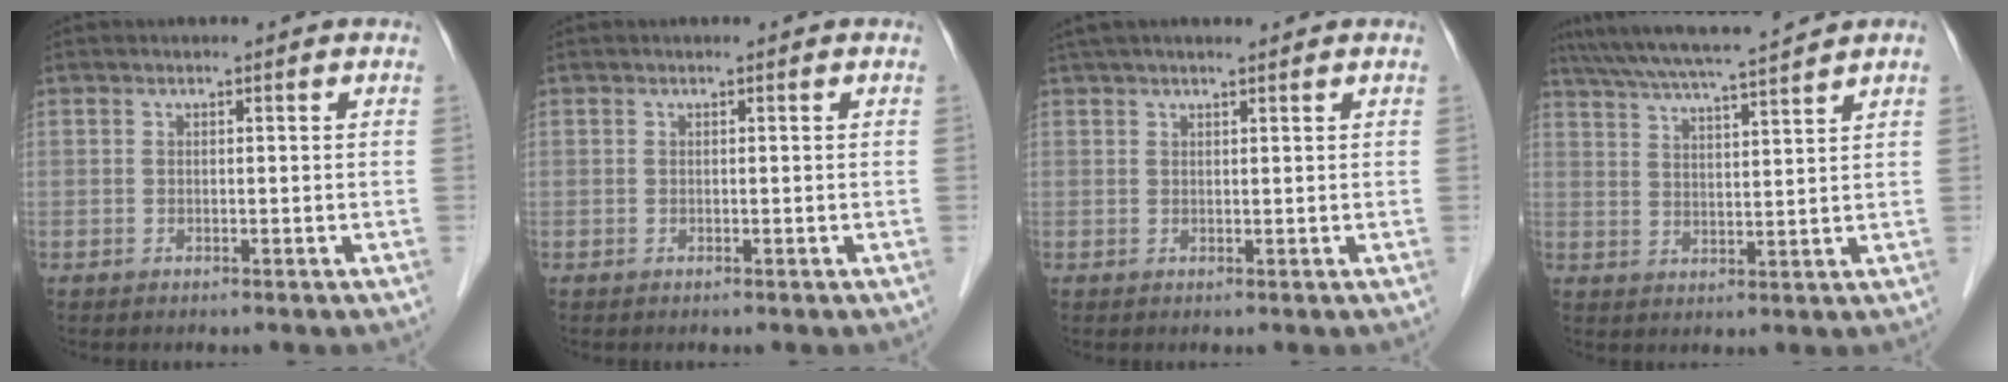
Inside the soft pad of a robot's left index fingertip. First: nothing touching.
{"total": 0.0}
{"total": 6.1, "force": [5.1, 0.5, 3.3], "torque": [-0.052, 0.035, 0.082]}
{"total": 11.8, "force": [10.4, -1.2, 5.5], "torque": [-0.098, 0.018, 0.163]}